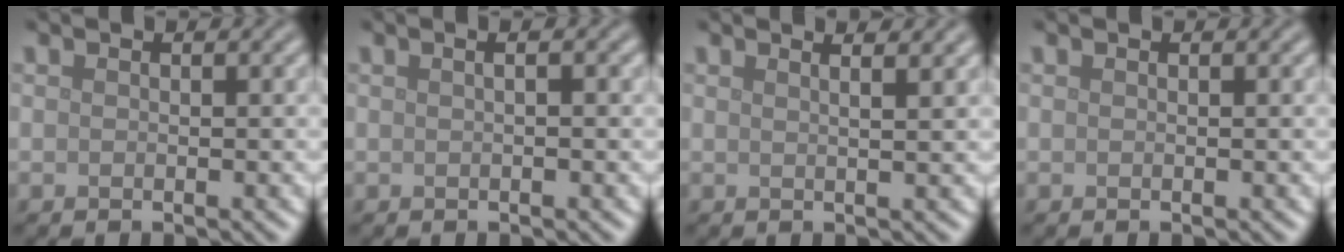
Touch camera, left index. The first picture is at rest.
{"total": 1.6, "force": [0.5, 0.6, 1.4], "torque": [-0.007, -0.001, -0.005]}
{"total": 3.8, "force": [2.4, 1.7, 2.4], "torque": [-0.002, 0.029, -0.009]}
{"total": 0.0}